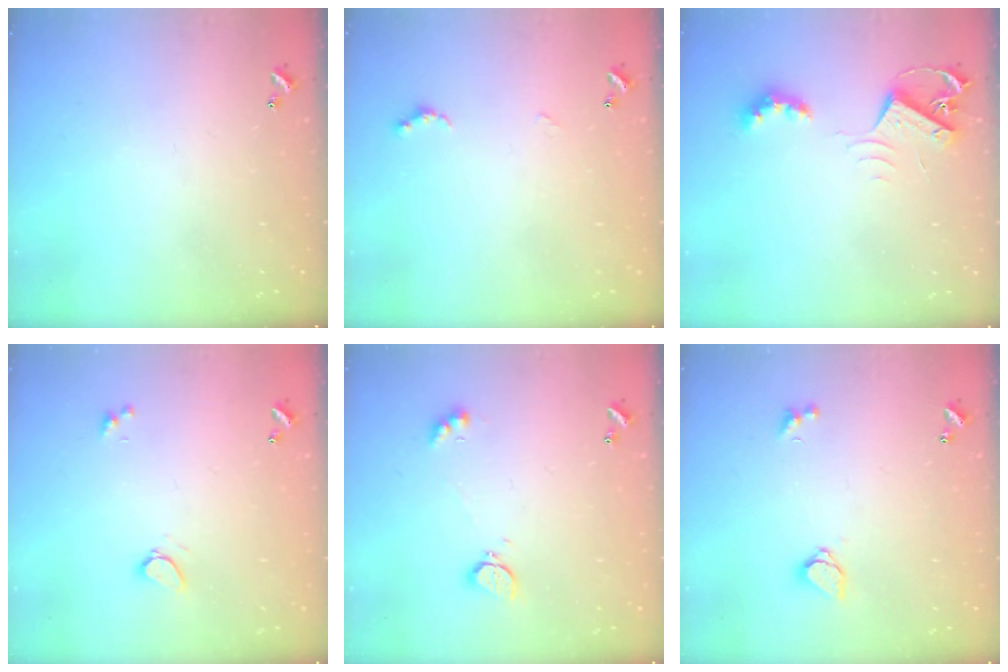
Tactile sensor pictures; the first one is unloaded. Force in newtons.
{"total": 3.7, "press": 3.6, "slide": 0.6}
{"total": 6.5, "press": 6.5, "slide": 0.9}
{"total": 1.2, "press": 1.2, "slide": 0.3}
{"total": 2.5, "press": 2.5, "slide": 0.6}
{"total": 1.5, "press": 1.5, "slide": 0.4}